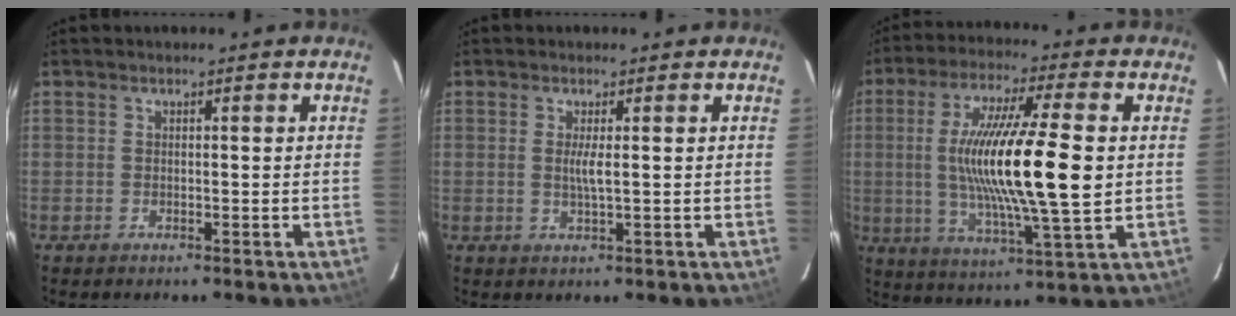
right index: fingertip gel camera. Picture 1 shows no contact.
{"total": 2.2, "force": [0.3, -0.1, 2.2], "torque": [-0.041, -0.004, 0.003]}
{"total": 19.1, "force": [0.8, 2.2, 19.0], "torque": [-0.344, -0.009, 0.015]}